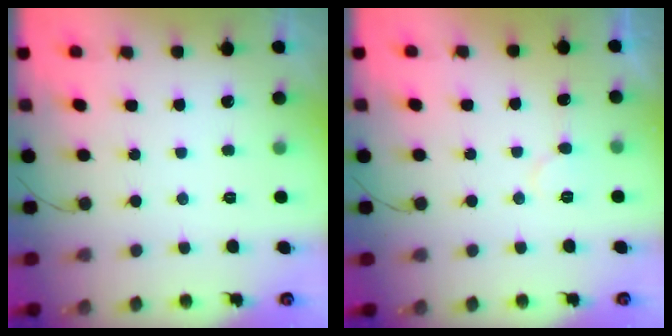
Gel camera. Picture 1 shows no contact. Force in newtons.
{"total": 5.9, "press": 5.9, "slide": 0.4}